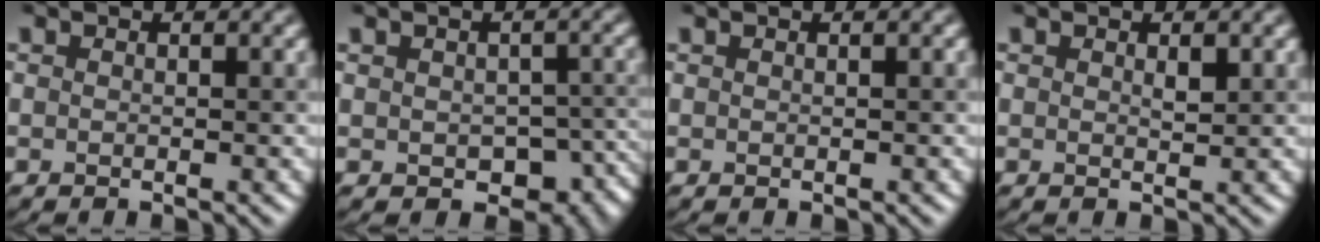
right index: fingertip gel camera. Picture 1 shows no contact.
{"total": 6.1, "force": [-2.0, 4.1, 4.1], "torque": [-0.052, -0.025, -0.017]}
{"total": 0.0}
{"total": 0.9, "force": [0.4, 0.4, 0.8], "torque": [-0.013, 0.000, 0.006]}